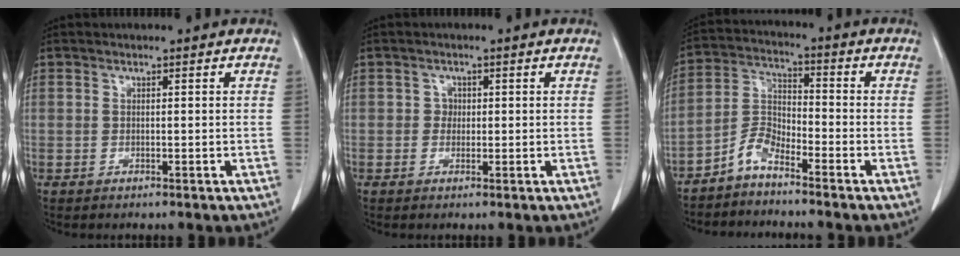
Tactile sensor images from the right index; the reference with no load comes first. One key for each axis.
{"total": 1.2, "fx": 0.1, "fy": 1.1, "fz": 0.4, "tx": -0.002, "ty": 0.003, "tz": 0.000}
{"total": 4.8, "fx": -3.9, "fy": 1.5, "fz": 2.3, "tx": -0.050, "ty": 0.000, "tz": -0.086}